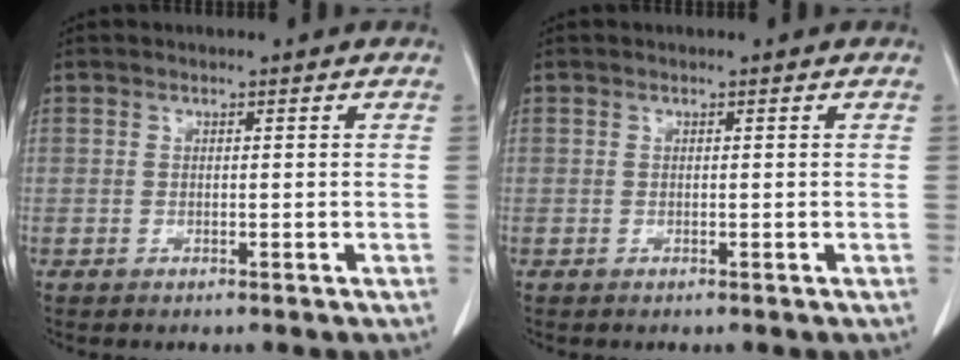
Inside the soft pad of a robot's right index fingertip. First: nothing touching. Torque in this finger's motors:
{"motor_torque": [0.00, 0.00, 0.00, 0.00]}